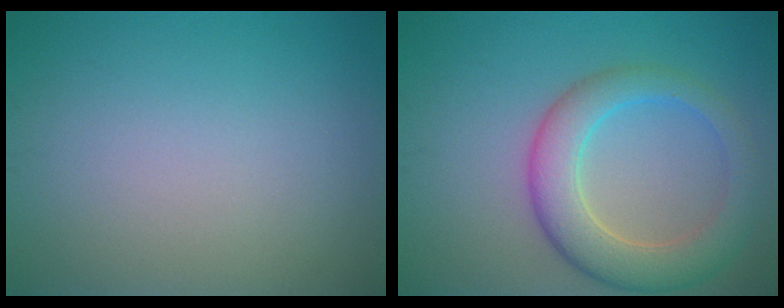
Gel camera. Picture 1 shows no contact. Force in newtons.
{"total": 6.0, "press": 6.0, "slide": 0.4}